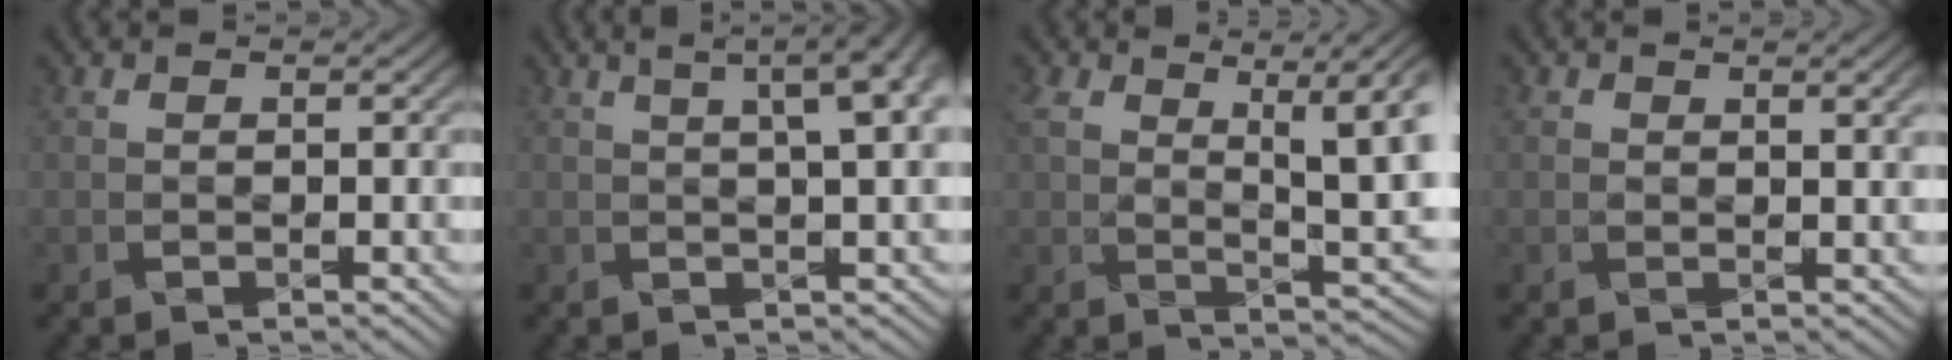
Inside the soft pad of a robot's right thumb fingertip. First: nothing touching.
{"total": 8.8, "force": [3.5, 2.7, 7.6], "torque": [-0.065, 0.044, 0.026]}
{"total": 12.0, "force": [3.9, 4.9, 10.2], "torque": [-0.186, 0.002, 0.061]}
{"total": 2.1, "force": [1.1, 0.6, 1.6], "torque": [-0.022, 0.000, 0.018]}